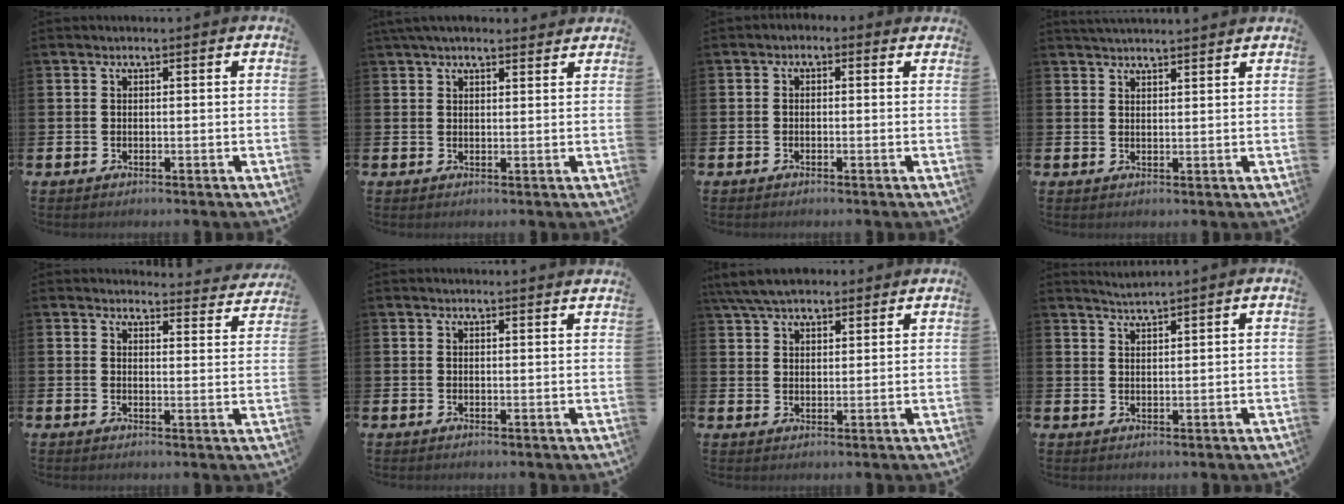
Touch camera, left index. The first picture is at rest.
{"total": 3.2, "force": [2.8, 0.6, 1.3], "torque": [-0.027, -0.005, 0.051]}
{"total": 0.9, "force": [-0.7, 0.5, 0.2], "torque": [-0.010, 0.002, -0.014]}
{"total": 2.7, "force": [2.6, 0.1, 0.1], "torque": [-0.006, -0.011, 0.049]}
{"total": 3.1, "force": [3.0, 0.5, 0.2], "torque": [0.004, -0.030, 0.050]}
{"total": 0.9, "force": [0.9, -0.1, 0.0], "torque": [0.010, -0.007, 0.015]}
{"total": 6.0, "force": [5.4, 1.8, 1.9], "torque": [-0.058, -0.008, 0.103]}
{"total": 2.1, "force": [2.0, -0.4, 0.1], "torque": [-0.014, -0.003, 0.039]}